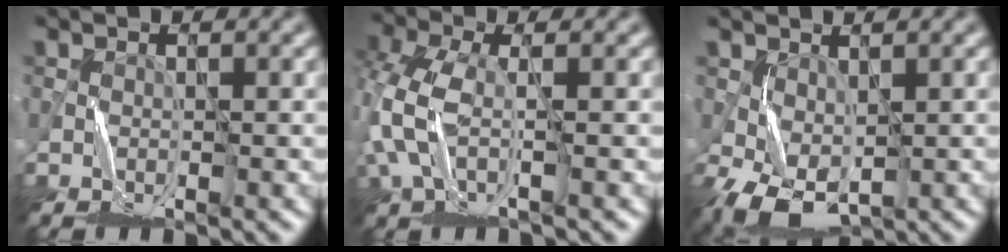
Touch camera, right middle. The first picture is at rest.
{"total": 4.2, "force": [-0.6, 1.8, 3.7], "torque": [-0.106, 0.006, -0.017]}
{"total": 4.3, "force": [-0.5, 2.7, 3.3], "torque": [-0.084, -0.003, -0.007]}